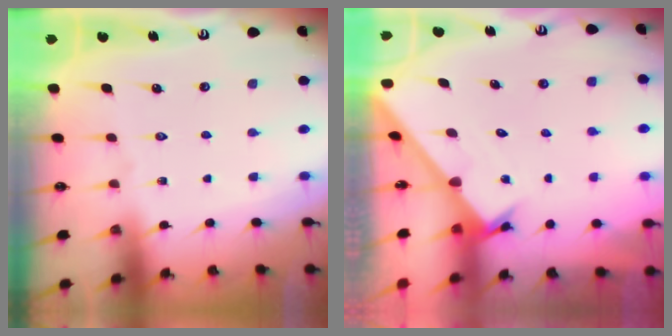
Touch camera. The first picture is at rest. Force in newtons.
{"total": 1.7, "press": 1.7, "slide": 0.1}